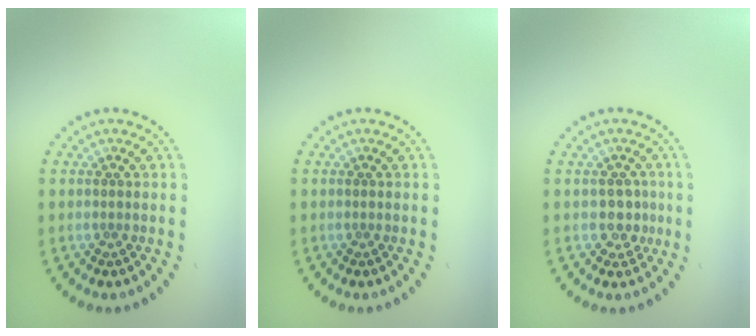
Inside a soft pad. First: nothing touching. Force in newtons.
{"total": 0.0}
{"total": 2.1, "press": 1.6, "slide": 1.3}